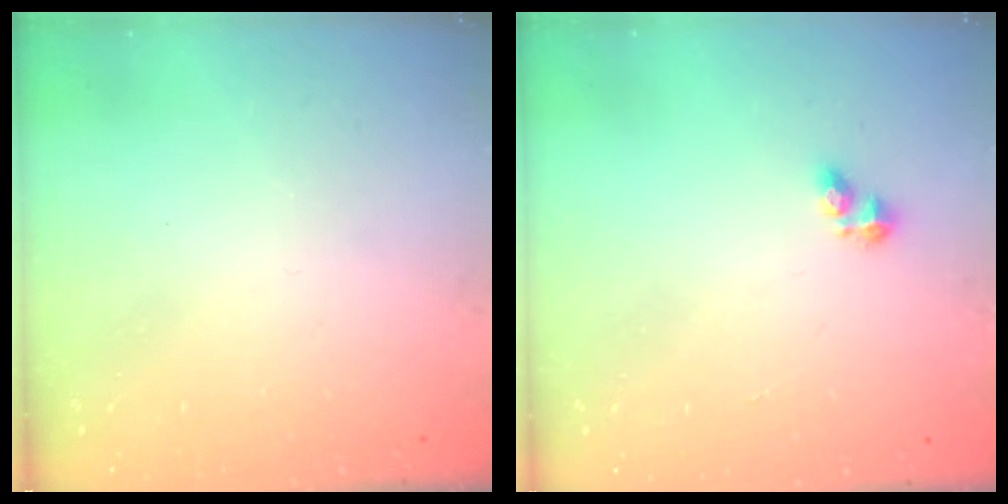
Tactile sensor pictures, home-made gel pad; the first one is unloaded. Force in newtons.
{"total": 3.2, "press": 3.2, "slide": 0.5}